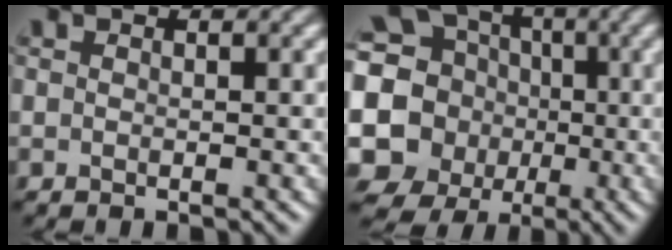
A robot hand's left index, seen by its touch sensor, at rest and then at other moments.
{"total": 14.9, "force": [-1.0, 14.0, 4.8], "torque": [-0.143, 0.006, -0.037]}